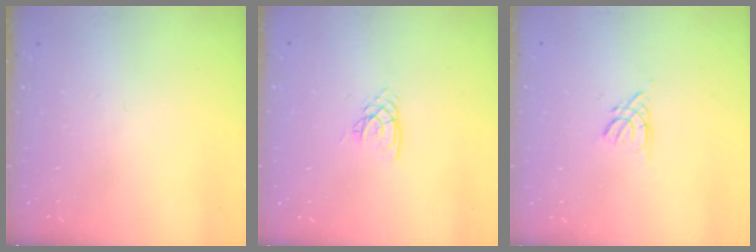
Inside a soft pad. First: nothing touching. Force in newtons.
{"total": 2.1, "press": 2.1, "slide": 0.1}
{"total": 2.1, "press": 2.0, "slide": 0.4}